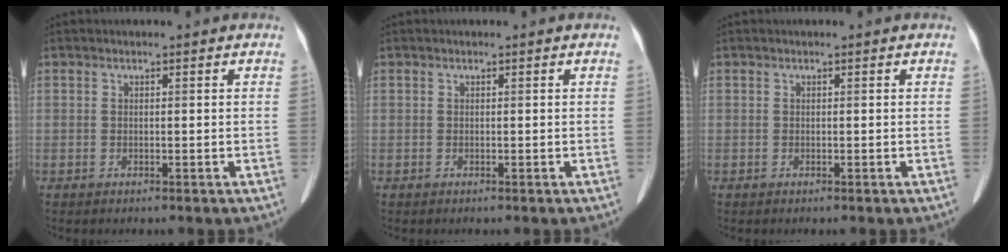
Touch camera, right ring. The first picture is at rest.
{"total": 0.0}
{"total": 0.0}